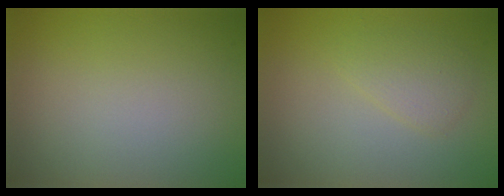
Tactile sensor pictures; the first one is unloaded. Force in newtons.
{"total": 1.7, "press": 1.7, "slide": 0.1}